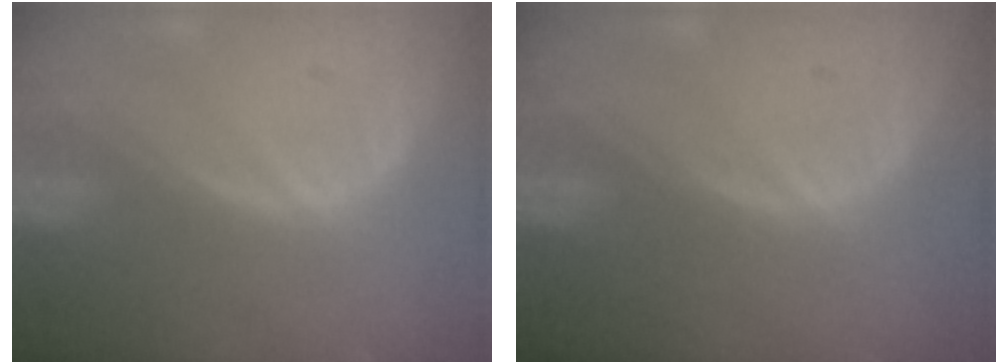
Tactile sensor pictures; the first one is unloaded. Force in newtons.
{"total": 0.0}